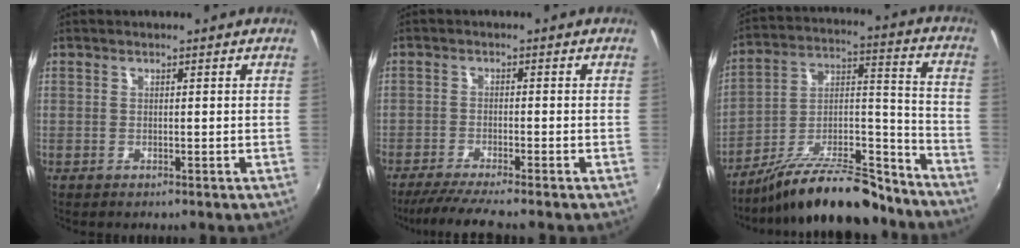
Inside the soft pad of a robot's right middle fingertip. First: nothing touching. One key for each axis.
{"total": 7.1, "fx": -6.2, "fy": -0.6, "fz": 3.4, "tx": -0.084, "ty": -0.023, "tz": -0.105}
{"total": 21.2, "fx": -17.5, "fy": 5.8, "fz": 10.5, "tx": -0.175, "ty": 0.021, "tz": -0.268}